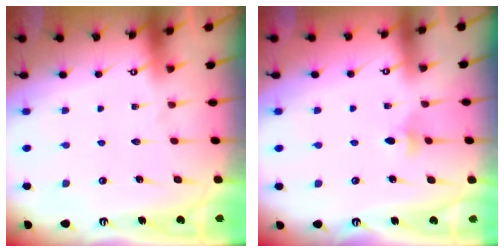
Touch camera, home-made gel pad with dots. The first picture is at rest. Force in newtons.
{"total": 3.4, "press": 3.3, "slide": 0.7}